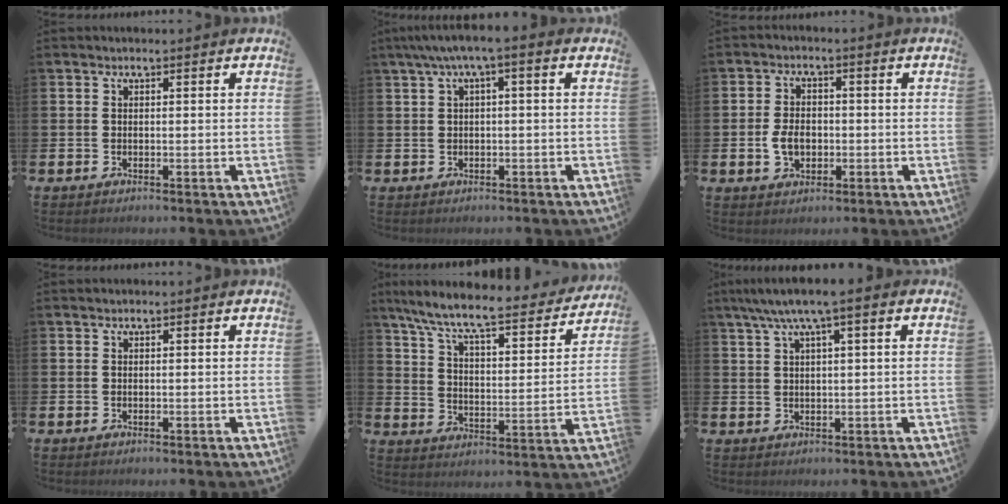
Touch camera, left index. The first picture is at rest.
{"total": 3.0, "force": [0.6, 0.4, 2.9], "torque": [-0.053, 0.003, 0.007]}
{"total": 4.1, "force": [-0.7, 2.9, 2.8], "torque": [-0.043, 0.004, -0.017]}
{"total": 0.0}
{"total": 8.9, "force": [7.8, 1.4, 4.2], "torque": [-0.105, -0.059, 0.124]}
{"total": 4.4, "force": [2.6, 0.6, 3.5], "torque": [-0.071, -0.002, 0.044]}